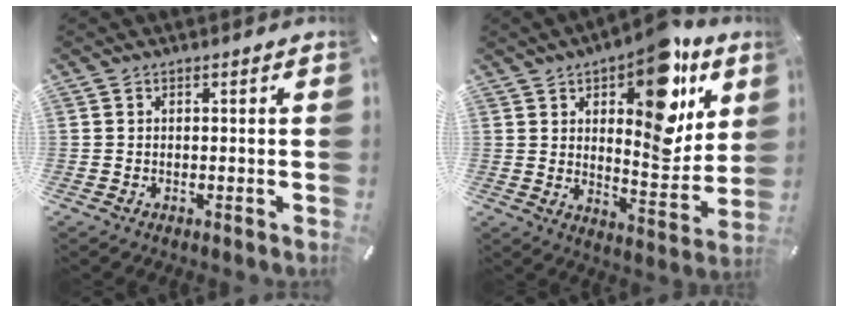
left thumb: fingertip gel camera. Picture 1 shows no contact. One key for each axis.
{"total": 18.1, "fx": 9.3, "fy": 8.8, "fz": 12.8, "tx": -0.149, "ty": -0.068, "tz": 0.152}